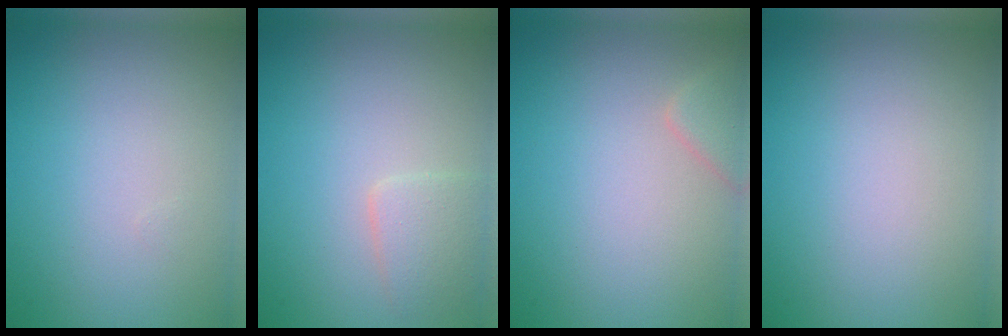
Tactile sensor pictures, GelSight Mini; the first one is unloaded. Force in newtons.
{"total": 2.1, "press": 2.1, "slide": 0.1}
{"total": 2.0, "press": 2.0, "slide": 0.2}
{"total": 0.0}